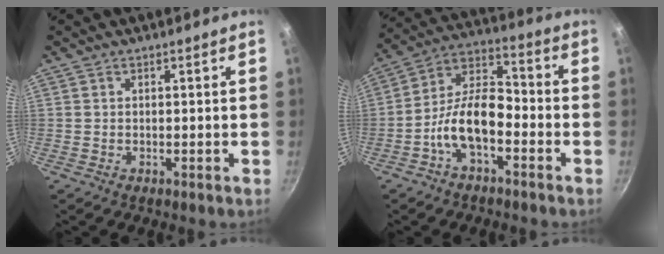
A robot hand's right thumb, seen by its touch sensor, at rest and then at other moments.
{"total": 11.6, "force": [-4.6, 5.9, 8.9], "torque": [-0.143, 0.053, -0.097]}